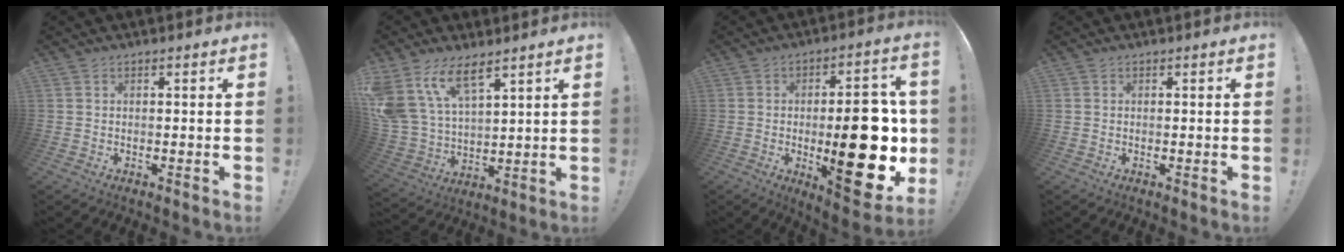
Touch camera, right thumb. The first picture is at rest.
{"total": 14.5, "force": [9.7, 7.0, 8.2], "torque": [-0.191, -0.061, 0.182]}
{"total": 25.3, "force": [-2.3, 9.8, 23.2], "torque": [-0.325, -0.008, -0.022]}
{"total": 0.0}